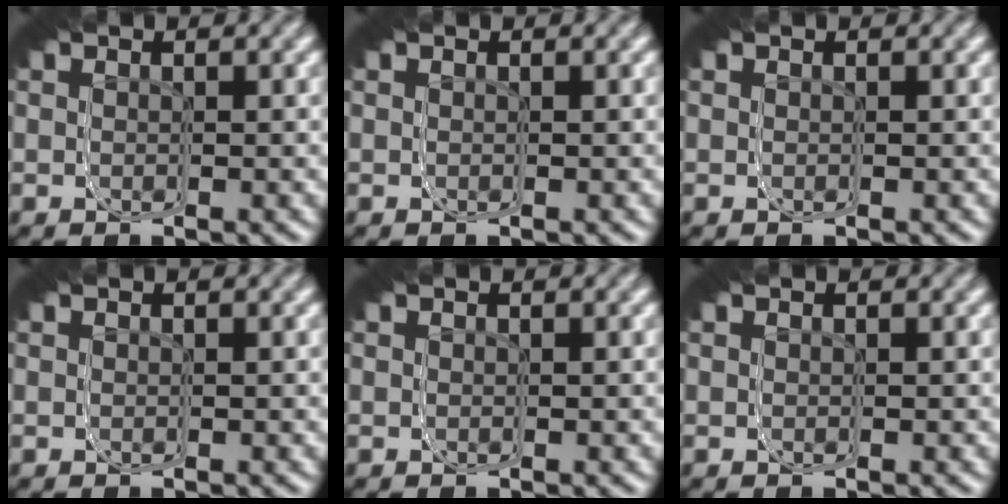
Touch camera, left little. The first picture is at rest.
{"total": 0.0}
{"total": 0.0}
{"total": 0.0}
{"total": 0.0}
{"total": 0.0}